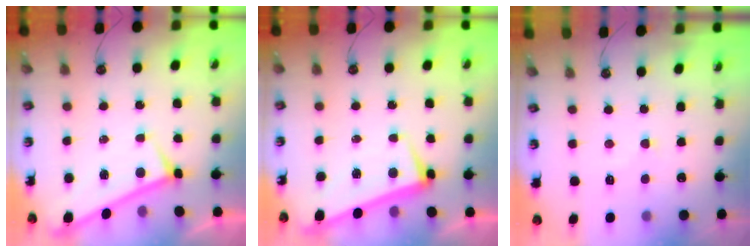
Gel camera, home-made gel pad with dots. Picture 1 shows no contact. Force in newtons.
{"total": 2.0, "press": 1.8, "slide": 0.9}
{"total": 1.8, "press": 1.7, "slide": 0.5}